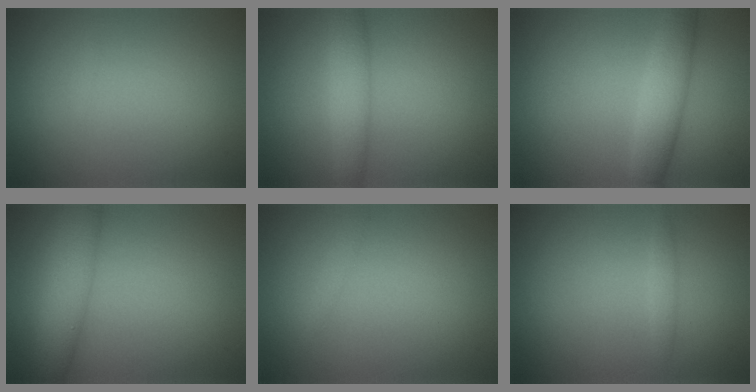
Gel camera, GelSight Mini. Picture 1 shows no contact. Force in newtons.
{"total": 3.2, "press": 3.2, "slide": 0.1}
{"total": 3.9, "press": 3.9, "slide": 0.1}
{"total": 5.1, "press": 5.1, "slide": 0.2}
{"total": 0.7, "press": 0.7, "slide": 0.1}
{"total": 1.0, "press": 1.0, "slide": 0.0}